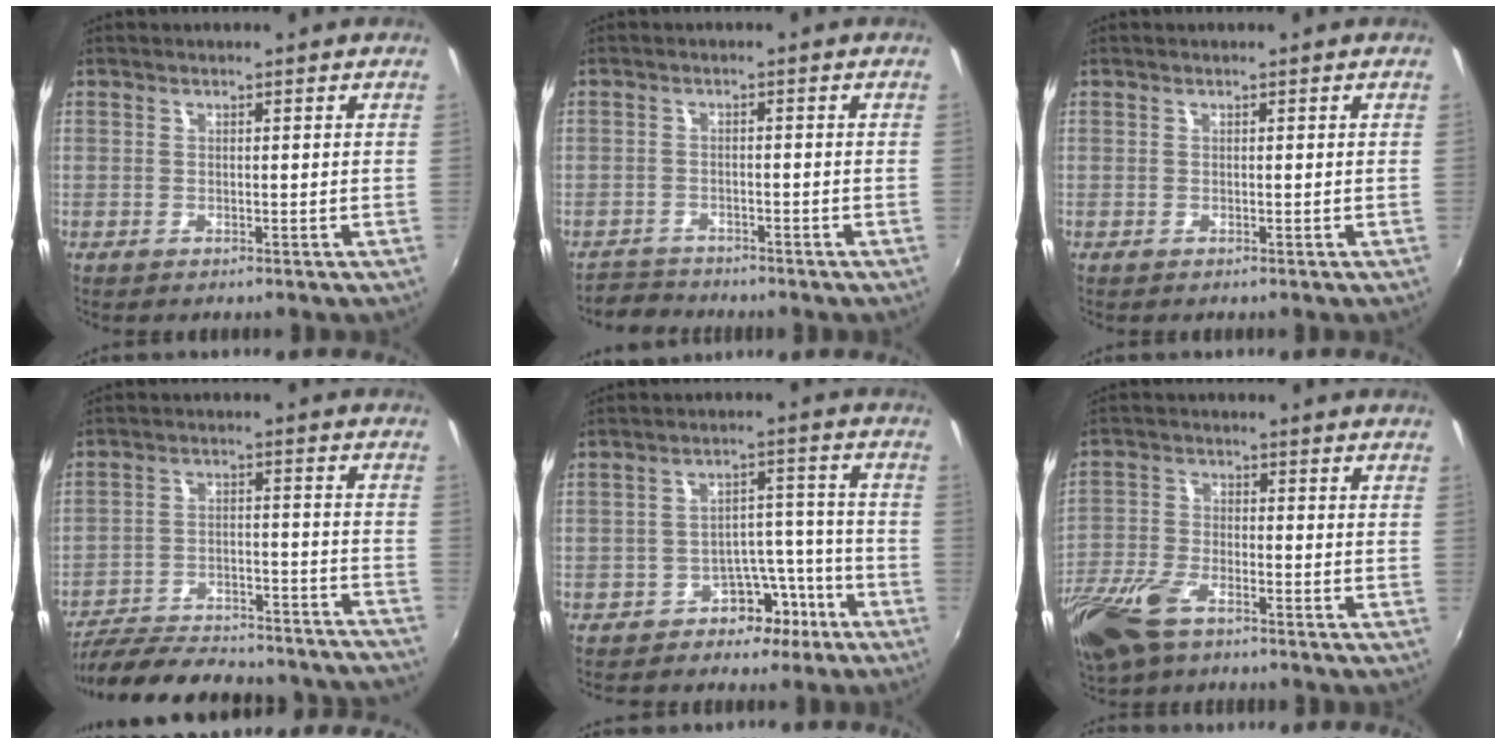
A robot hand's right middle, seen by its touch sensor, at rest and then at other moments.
{"total": 3.3, "force": [-3.1, 1.1, -0.4], "torque": [-0.007, 0.006, -0.061]}
{"total": 0.0}
{"total": 29.5, "force": [-26.5, 6.3, 11.2], "torque": [-0.203, -0.016, -0.347]}
{"total": 7.7, "force": [-5.3, 5.0, 2.4], "torque": [-0.025, 0.047, -0.067]}
{"total": 12.3, "force": [-8.2, 5.3, 7.4], "torque": [-0.182, -0.023, -0.165]}